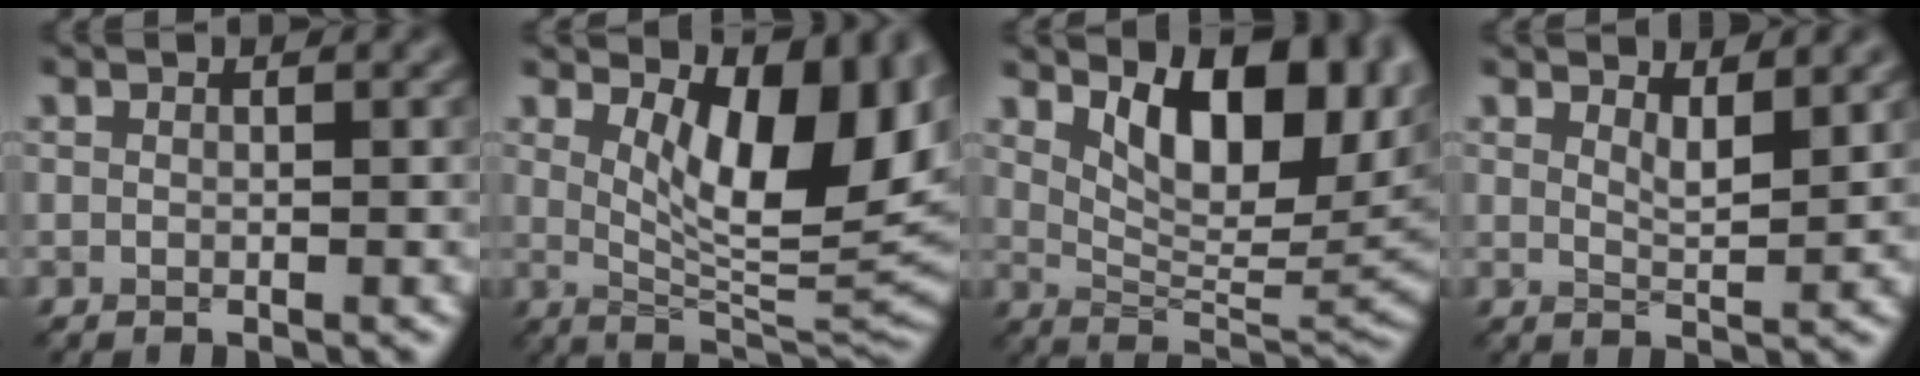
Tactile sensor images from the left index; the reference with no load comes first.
{"total": 11.3, "force": [3.5, 4.7, 9.7], "torque": [-0.140, -0.009, 0.063]}
{"total": 11.2, "force": [4.1, 5.2, 9.1], "torque": [-0.133, -0.001, 0.069]}
{"total": 2.4, "force": [1.8, 0.5, 1.5], "torque": [-0.019, -0.005, 0.031]}